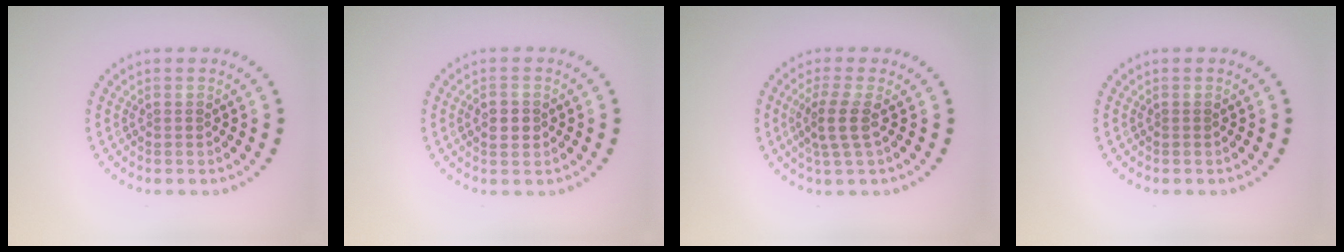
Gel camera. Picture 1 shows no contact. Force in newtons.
{"total": 2.1, "press": 2.1, "slide": 0.2}
{"total": 2.7, "press": 2.1, "slide": 1.6}
{"total": 0.0}